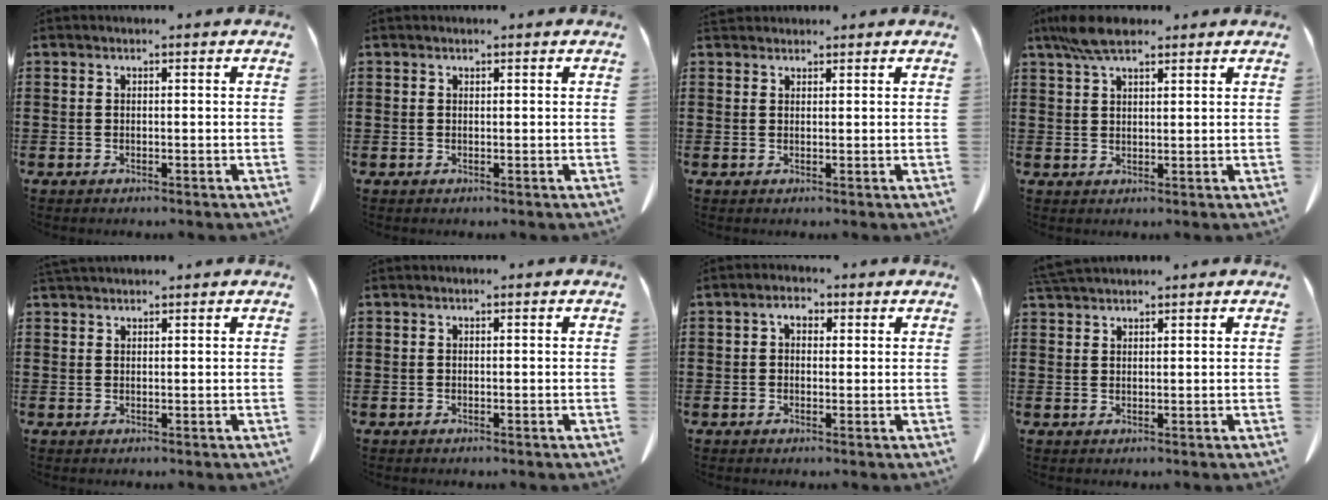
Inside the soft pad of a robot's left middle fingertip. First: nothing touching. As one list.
[{"total": 0.0}, {"total": 1.4, "force": [1.3, 0.5, 0.1], "torque": [-0.006, 0.002, 0.026]}, {"total": 5.8, "force": [4.1, 1.6, 3.7], "torque": [-0.083, 0.000, 0.076]}, {"total": 1.4, "force": [1.4, 0.2, 0.2], "torque": [-0.008, 0.000, 0.028]}, {"total": 0.0}, {"total": 1.8, "force": [0.3, 1.4, 1.0], "torque": [-0.025, 0.008, 0.004]}, {"total": 2.7, "force": [2.6, 0.3, 0.8], "torque": [-0.022, -0.001, 0.050]}]